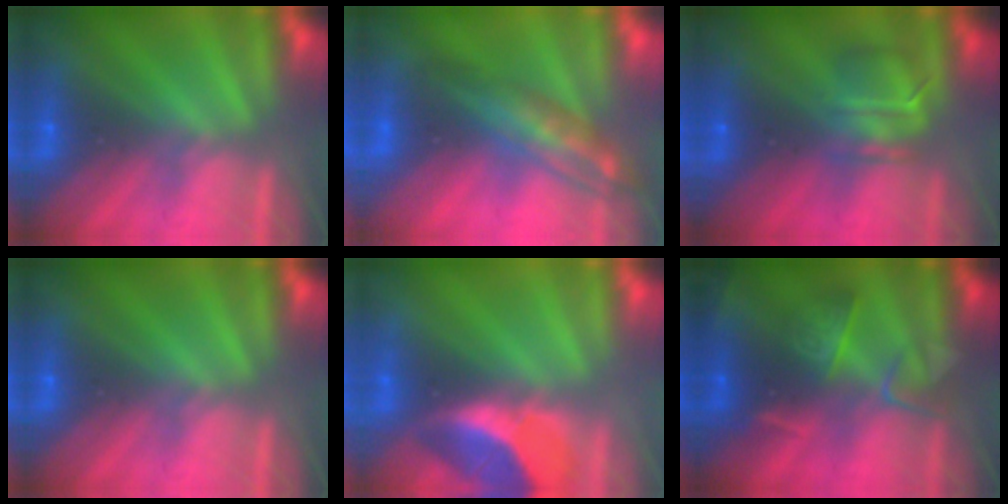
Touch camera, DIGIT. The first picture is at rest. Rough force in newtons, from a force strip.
{"total": 2.9}
{"total": 3.3}
{"total": 0.0}
{"total": 2.6}
{"total": 2.7}